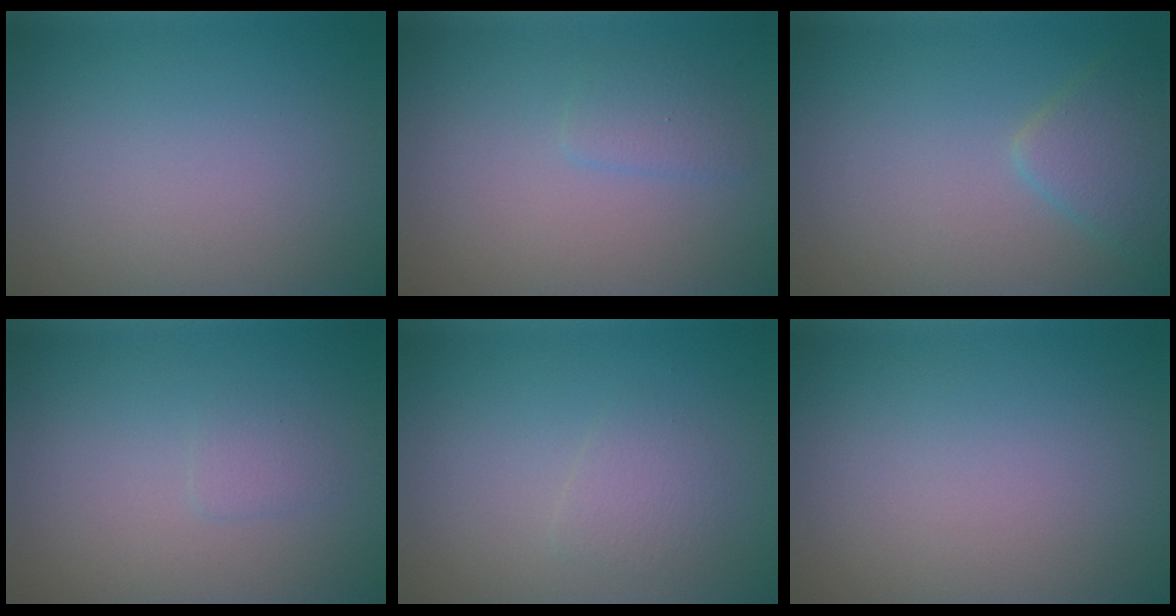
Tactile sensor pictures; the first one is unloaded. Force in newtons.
{"total": 1.3, "press": 1.3, "slide": 0.1}
{"total": 2.9, "press": 2.9, "slide": 0.0}
{"total": 0.8, "press": 0.8, "slide": 0.0}
{"total": 1.4, "press": 1.4, "slide": 0.1}
{"total": 0.0}